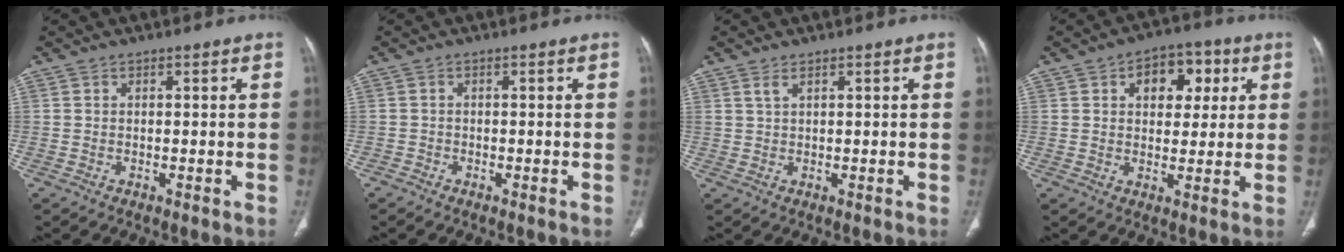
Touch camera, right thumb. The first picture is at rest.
{"total": 0.9, "force": [-0.7, 0.6, -0.1], "torque": [0.000, 0.002, -0.021]}
{"total": 1.5, "force": [0.9, 0.5, 1.0], "torque": [-0.024, 0.002, 0.025]}
{"total": 9.2, "force": [3.2, 6.0, 6.2], "torque": [-0.042, 0.001, 0.042]}